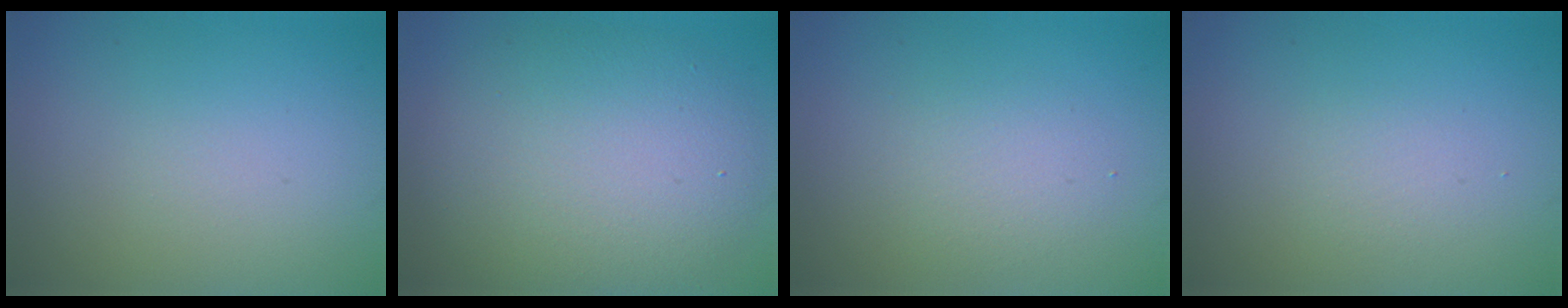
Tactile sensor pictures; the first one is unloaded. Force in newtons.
{"total": 8.4, "press": 8.4, "slide": 0.5}
{"total": 2.1, "press": 2.1, "slide": 0.0}
{"total": 1.2, "press": 1.2, "slide": 0.0}